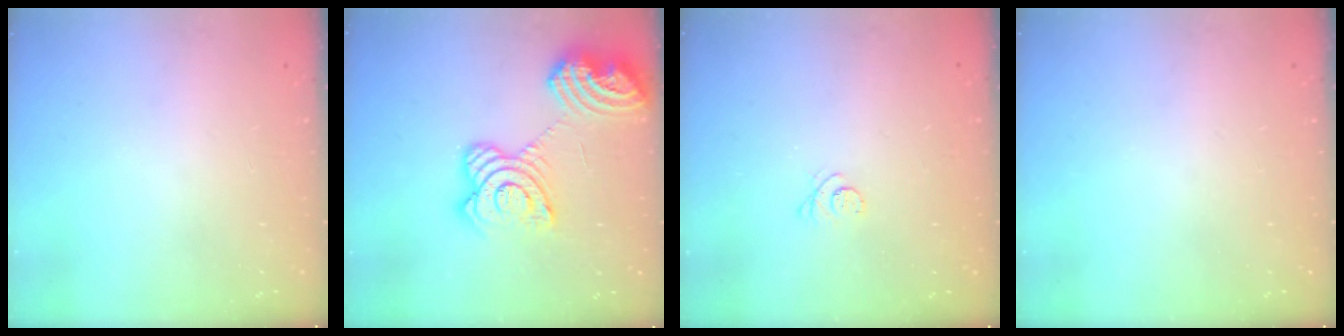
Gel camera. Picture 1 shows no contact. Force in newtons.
{"total": 22.4, "press": 22.2, "slide": 2.6}
{"total": 2.6, "press": 2.6, "slide": 0.3}
{"total": 0.0}